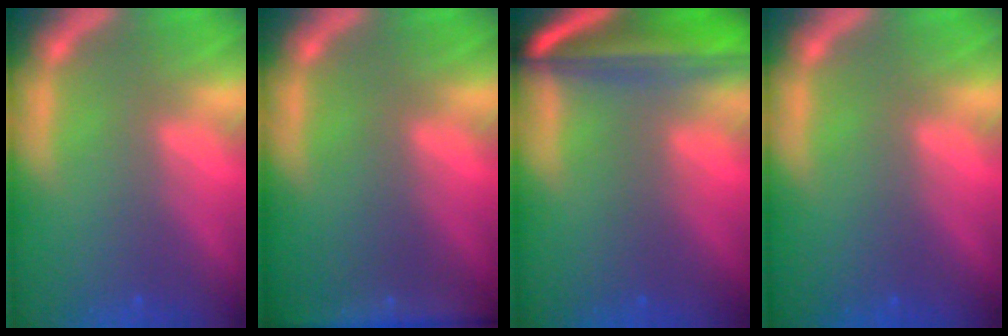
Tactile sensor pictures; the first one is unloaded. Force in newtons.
{"total": 5.0}
{"total": 9.6}
{"total": 0.0}